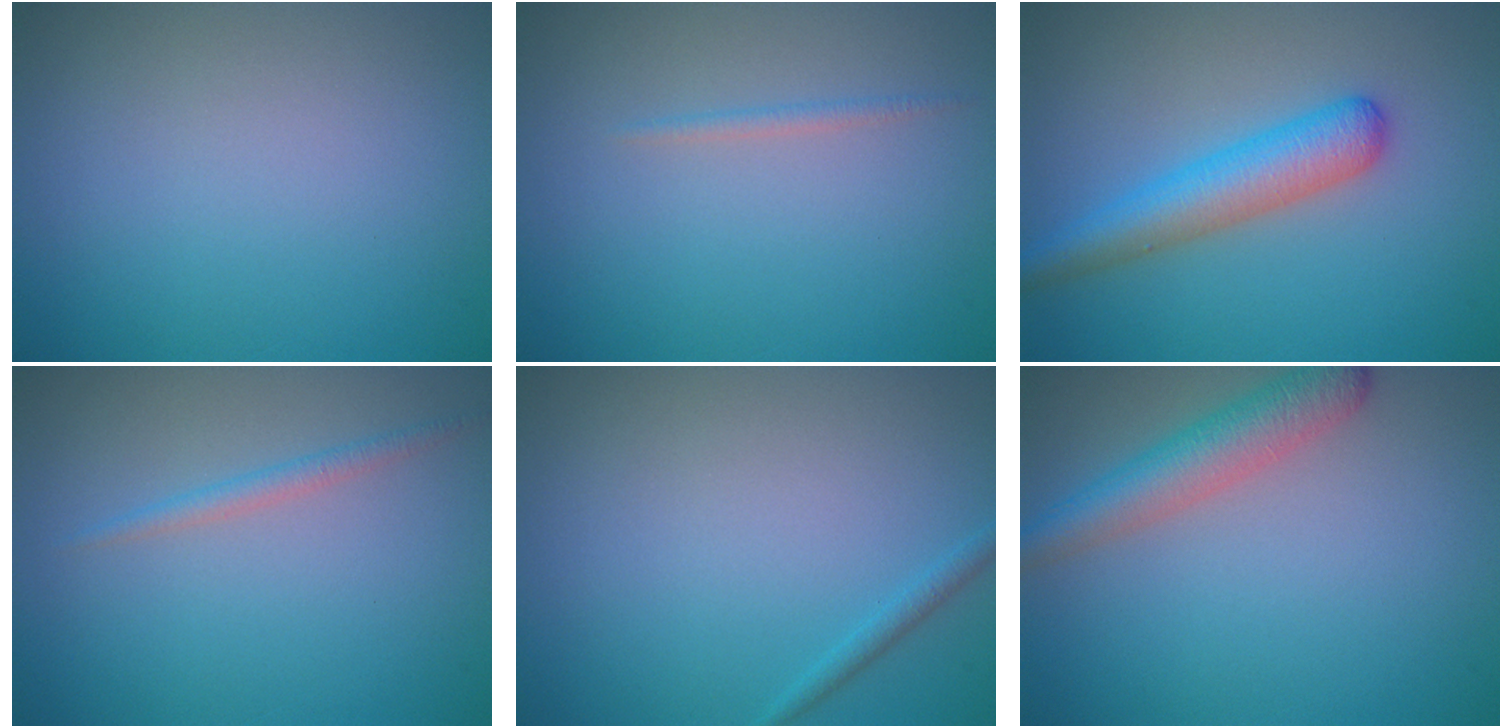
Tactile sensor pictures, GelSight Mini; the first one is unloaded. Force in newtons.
{"total": 0.7, "press": 0.7, "slide": 0.1}
{"total": 4.1, "press": 4.1, "slide": 0.1}
{"total": 1.1, "press": 1.1, "slide": 0.1}
{"total": 0.9, "press": 0.9, "slide": 0.1}
{"total": 3.8, "press": 3.8, "slide": 0.2}